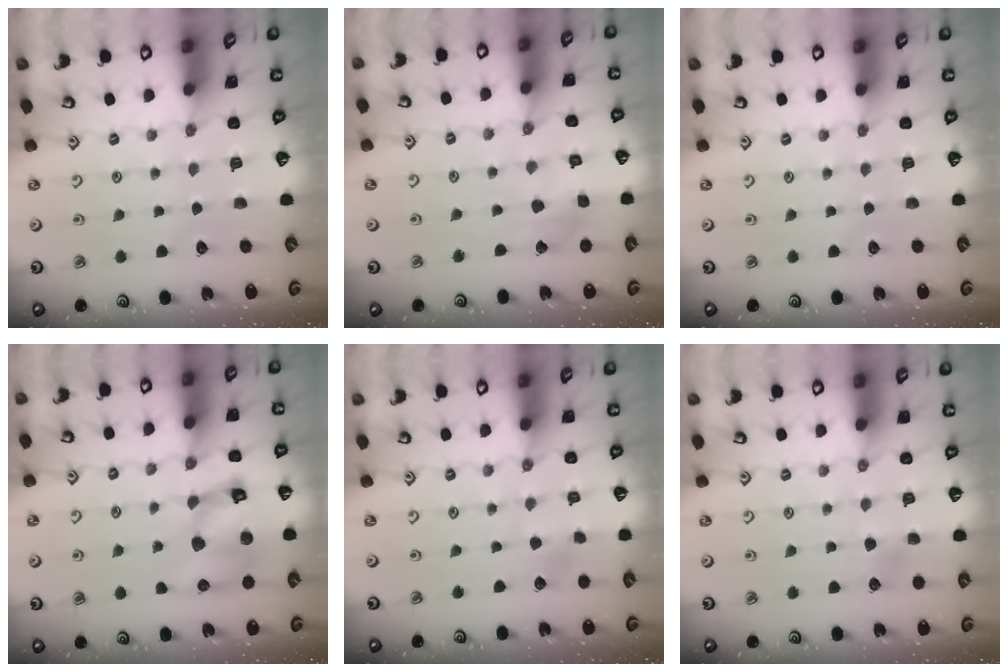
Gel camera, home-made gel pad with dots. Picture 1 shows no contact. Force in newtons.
{"total": 6.1, "press": 6.1, "slide": 0.5}
{"total": 0.0}
{"total": 12.9, "press": 12.8, "slide": 1.9}
{"total": 2.3, "press": 2.3, "slide": 0.2}
{"total": 3.8, "press": 3.7, "slide": 0.8}